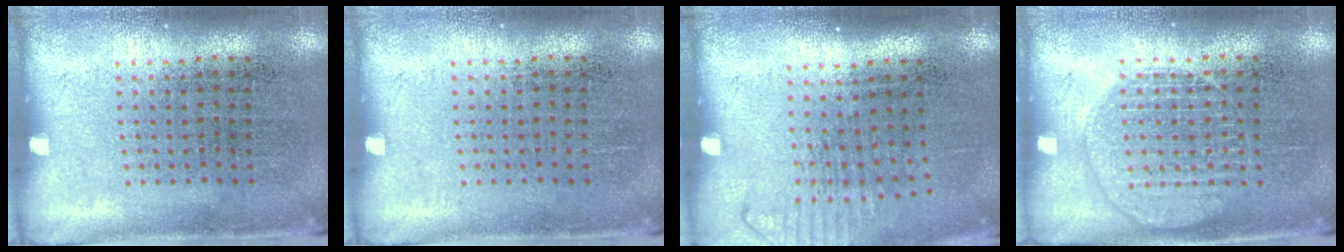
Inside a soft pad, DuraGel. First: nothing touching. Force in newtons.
{"total": 0.0}
{"total": 1.3, "press": 1.0, "slide": 0.7}
{"total": 2.4, "press": 2.4, "slide": 0.3}